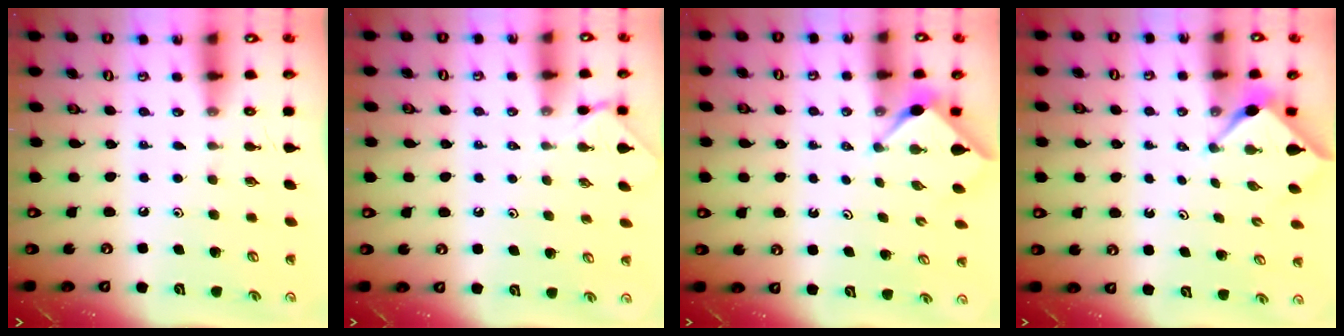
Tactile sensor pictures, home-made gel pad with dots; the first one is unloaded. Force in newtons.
{"total": 1.4, "press": 1.4, "slide": 0.2}
{"total": 2.9, "press": 2.9, "slide": 0.4}
{"total": 2.9, "press": 2.9, "slide": 0.2}